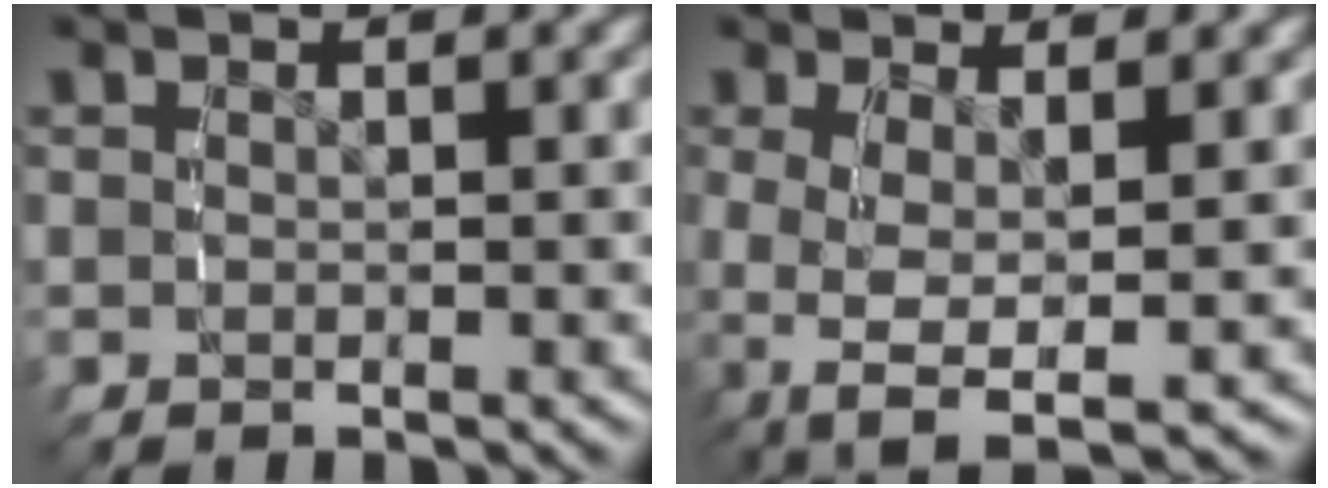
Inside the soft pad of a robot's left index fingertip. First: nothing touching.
{"total": 6.3, "force": [-1.4, 3.6, 5.0], "torque": [-0.123, -0.033, -0.008]}